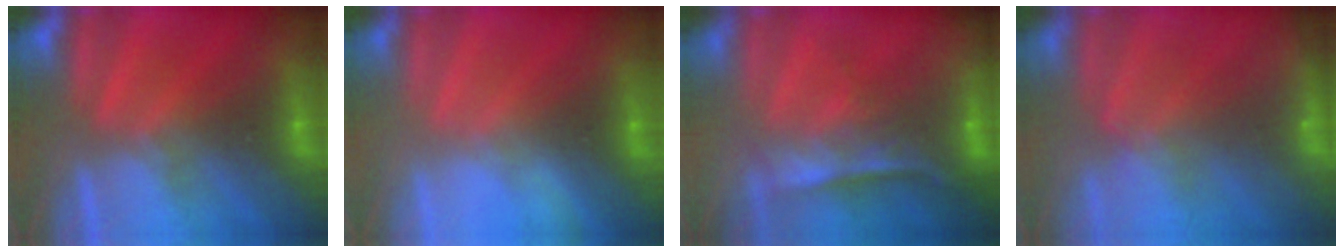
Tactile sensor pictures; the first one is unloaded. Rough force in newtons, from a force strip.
{"total": 2.7}
{"total": 6.9}
{"total": 7.7}